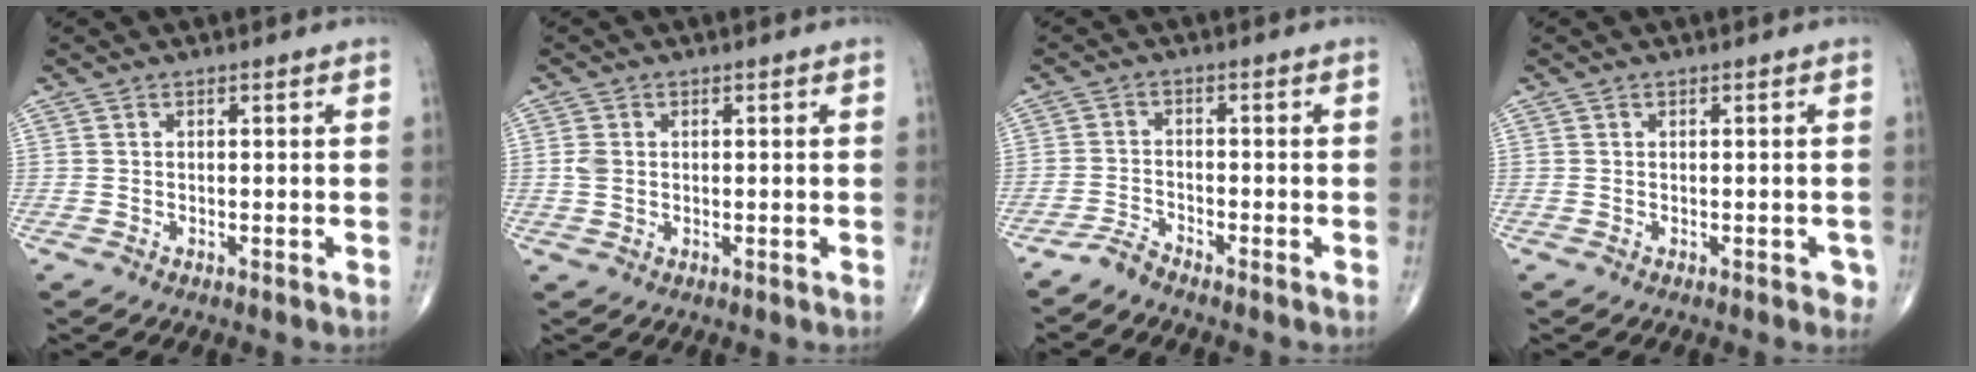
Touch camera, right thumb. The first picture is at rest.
{"total": 2.1, "force": [0.2, 1.6, 1.3], "torque": [-0.027, 0.002, 0.003]}
{"total": 2.4, "force": [-2.4, 0.0, 0.2], "torque": [-0.006, -0.002, -0.054]}
{"total": 1.4, "force": [-0.4, 1.1, 0.9], "torque": [0.002, 0.003, -0.006]}